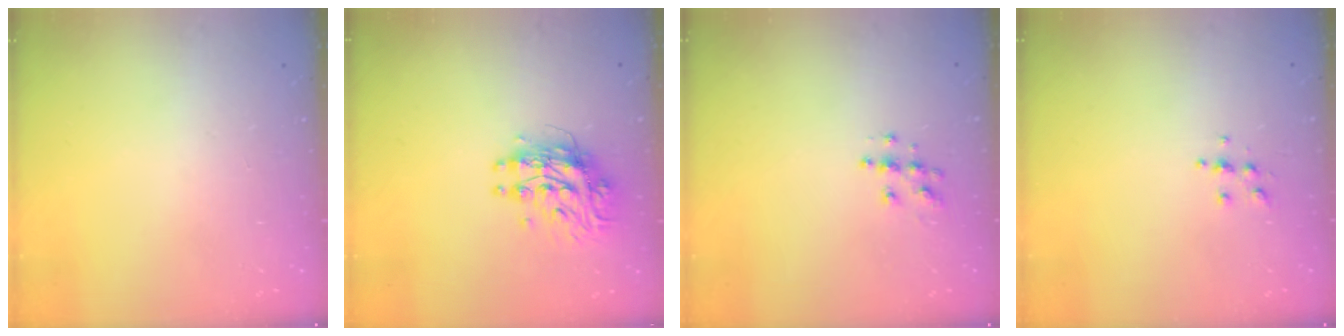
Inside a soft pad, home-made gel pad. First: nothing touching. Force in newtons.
{"total": 9.7, "press": 9.6, "slide": 0.9}
{"total": 7.6, "press": 7.6, "slide": 0.4}
{"total": 5.4, "press": 5.4, "slide": 0.5}